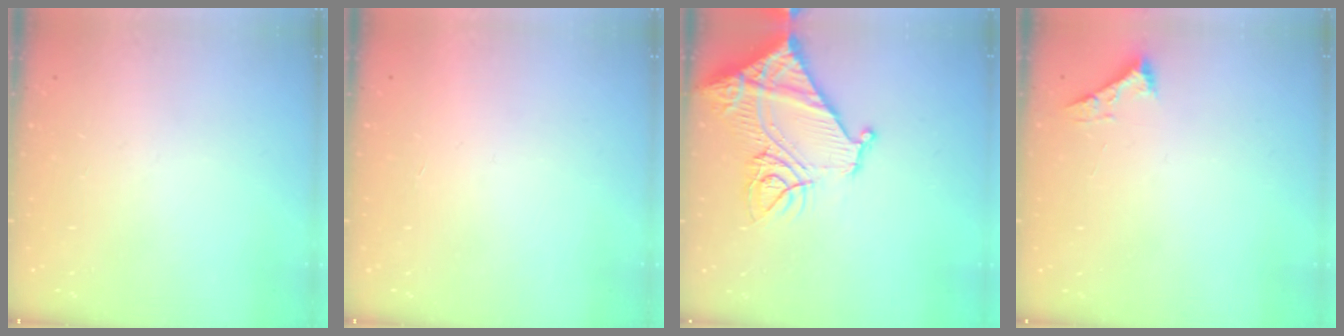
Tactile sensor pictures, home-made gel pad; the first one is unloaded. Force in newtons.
{"total": 1.5, "press": 1.5, "slide": 0.1}
{"total": 18.3, "press": 18.1, "slide": 2.2}
{"total": 2.5, "press": 2.5, "slide": 0.3}